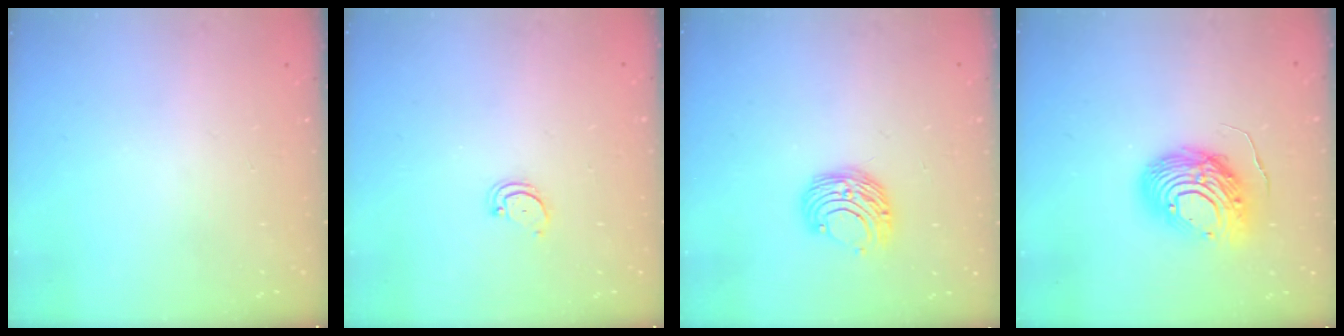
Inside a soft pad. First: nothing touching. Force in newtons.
{"total": 2.7, "press": 2.7, "slide": 0.3}
{"total": 9.0, "press": 9.0, "slide": 0.4}
{"total": 12.5, "press": 12.4, "slide": 0.9}